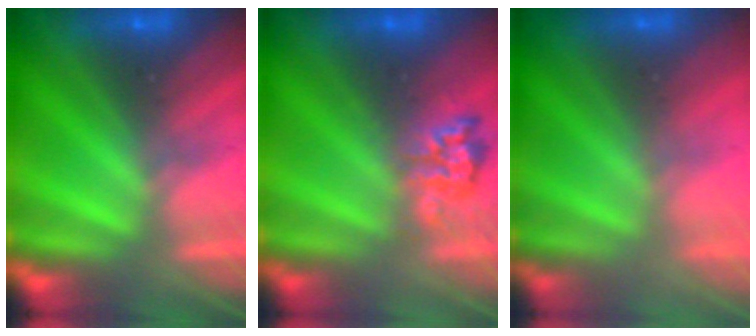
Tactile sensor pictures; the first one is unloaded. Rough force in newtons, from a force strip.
{"total": 2.4}
{"total": 2.6}